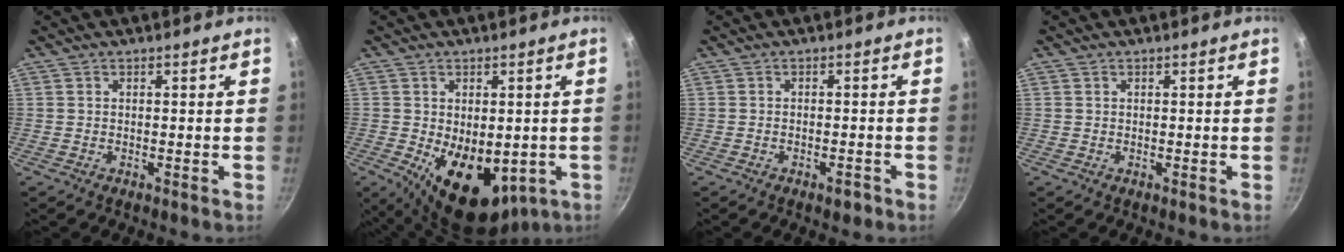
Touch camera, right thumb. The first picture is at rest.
{"total": 13.7, "force": [-2.8, 8.4, 10.4], "torque": [-0.120, -0.020, -0.018]}
{"total": 2.3, "force": [-1.4, 1.1, 1.4], "torque": [-0.020, 0.013, -0.015]}
{"total": 0.0}